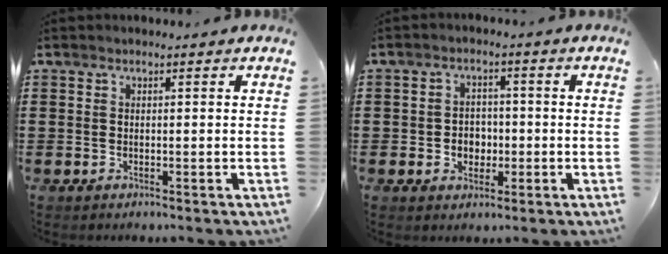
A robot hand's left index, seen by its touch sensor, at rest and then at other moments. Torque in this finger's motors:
{"motor_torque": [0.25, 0.31, 0.12, 0.02]}